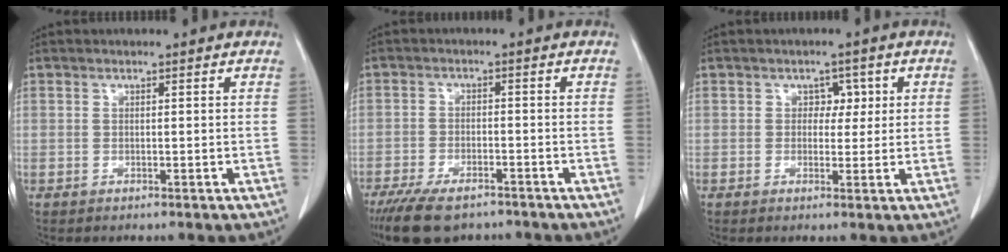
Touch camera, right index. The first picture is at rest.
{"total": 9.5, "force": [-7.4, 3.6, 4.9], "torque": [-0.082, -0.011, -0.117]}
{"total": 4.1, "force": [0.9, 3.3, 2.3], "torque": [-0.016, 0.011, 0.011]}